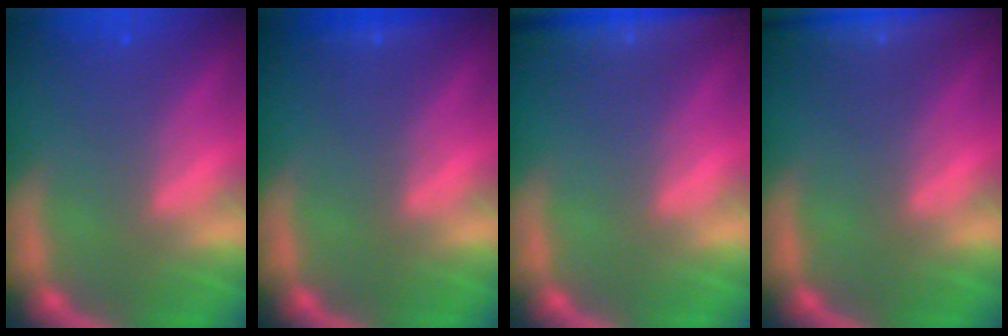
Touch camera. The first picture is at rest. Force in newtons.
{"total": 0.9}
{"total": 5.5}
{"total": 7.4}